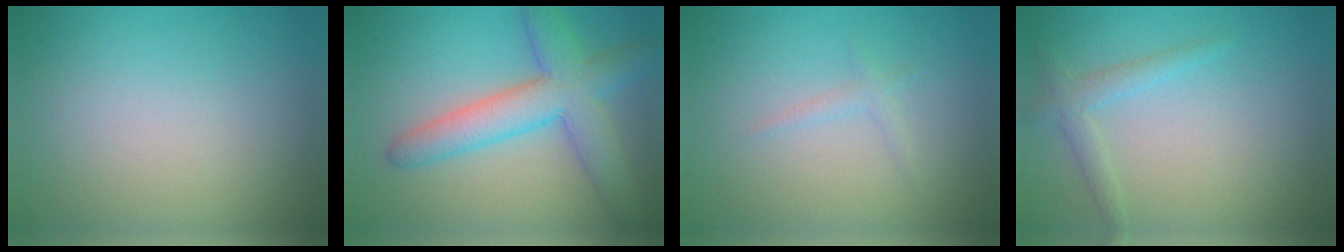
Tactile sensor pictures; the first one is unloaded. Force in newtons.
{"total": 6.5, "press": 6.5, "slide": 0.3}
{"total": 0.9, "press": 0.9, "slide": 0.1}
{"total": 2.0, "press": 2.0, "slide": 0.1}